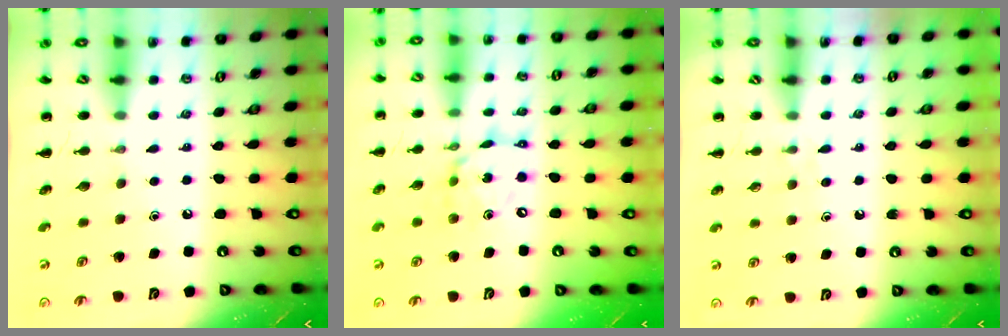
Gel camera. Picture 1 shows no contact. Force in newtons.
{"total": 10.9, "press": 10.6, "slide": 2.7}
{"total": 2.4, "press": 2.3, "slide": 1.0}